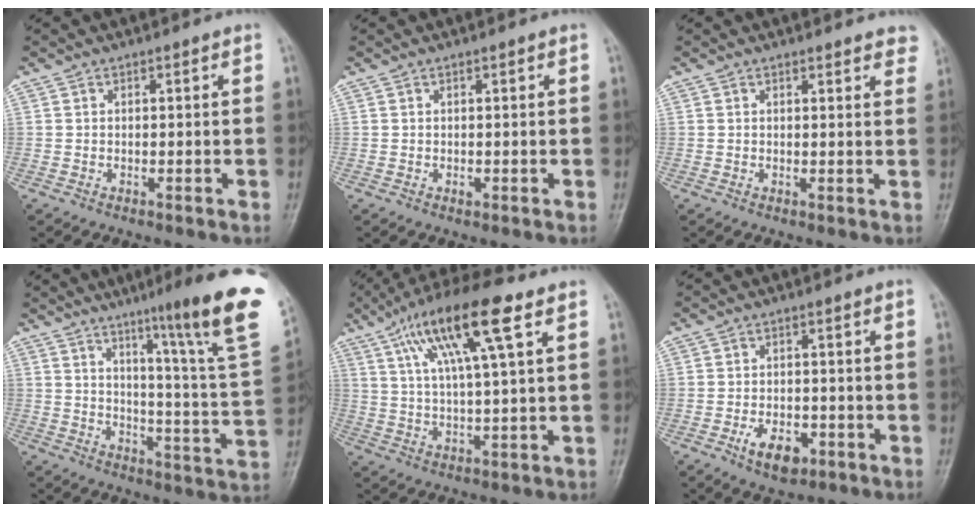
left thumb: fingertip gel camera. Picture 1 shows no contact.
{"total": 0.7, "force": [0.1, 0.4, 0.5], "torque": [-0.007, -0.001, 0.004]}
{"total": 4.2, "force": [3.8, 1.3, 1.3], "torque": [0.007, -0.014, 0.030]}
{"total": 21.8, "force": [13.0, 0.9, 17.5], "torque": [-0.220, -0.073, 0.177]}
{"total": 15.4, "force": [6.9, 2.8, 13.4], "torque": [-0.250, 0.000, 0.120]}
{"total": 5.9, "force": [-2.7, 3.5, 4.0], "torque": [-0.057, 0.009, -0.038]}